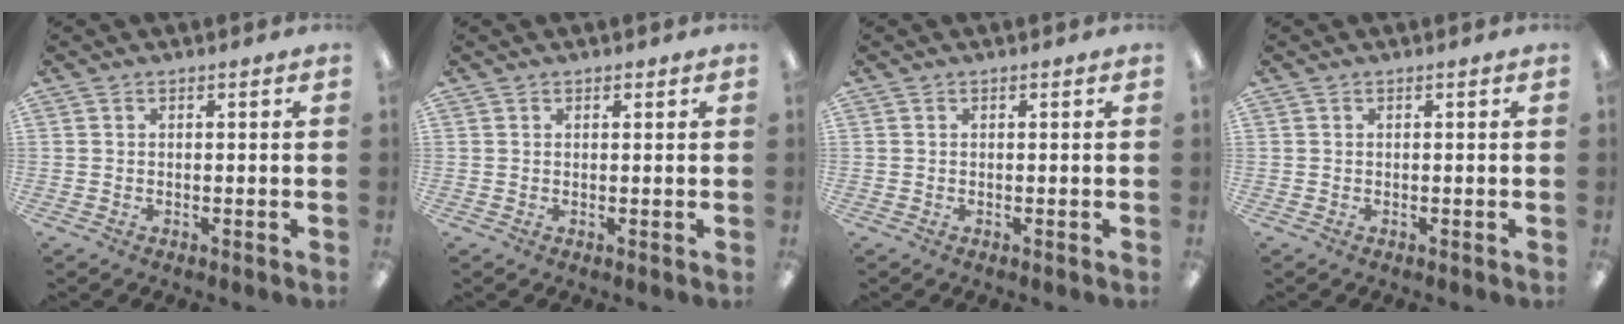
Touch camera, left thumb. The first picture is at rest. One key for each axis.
{"total": 0.7, "fx": 0.5, "fy": 0.4, "fz": 0.2, "tx": 0.005, "ty": -0.001, "tz": 0.007}
{"total": 0.0}
{"total": 0.0}